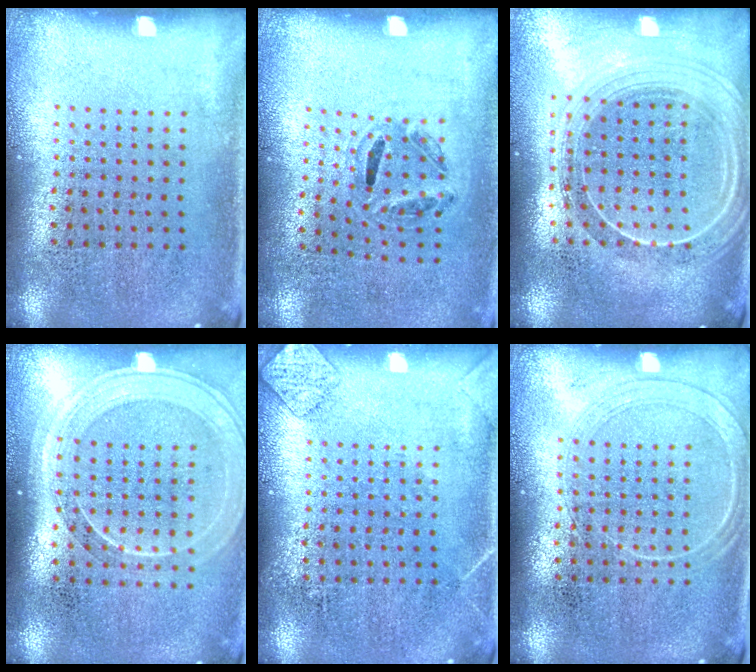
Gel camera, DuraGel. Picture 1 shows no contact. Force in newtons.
{"total": 1.1, "press": 0.6, "slide": 0.9}
{"total": 2.2, "press": 1.9, "slide": 1.0}
{"total": 1.7, "press": 1.5, "slide": 0.7}
{"total": 1.4, "press": 1.4, "slide": 0.1}
{"total": 1.6, "press": 1.6, "slide": 0.2}